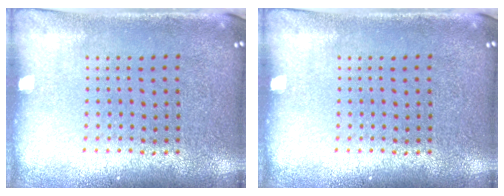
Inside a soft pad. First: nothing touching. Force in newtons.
{"total": 0.0}